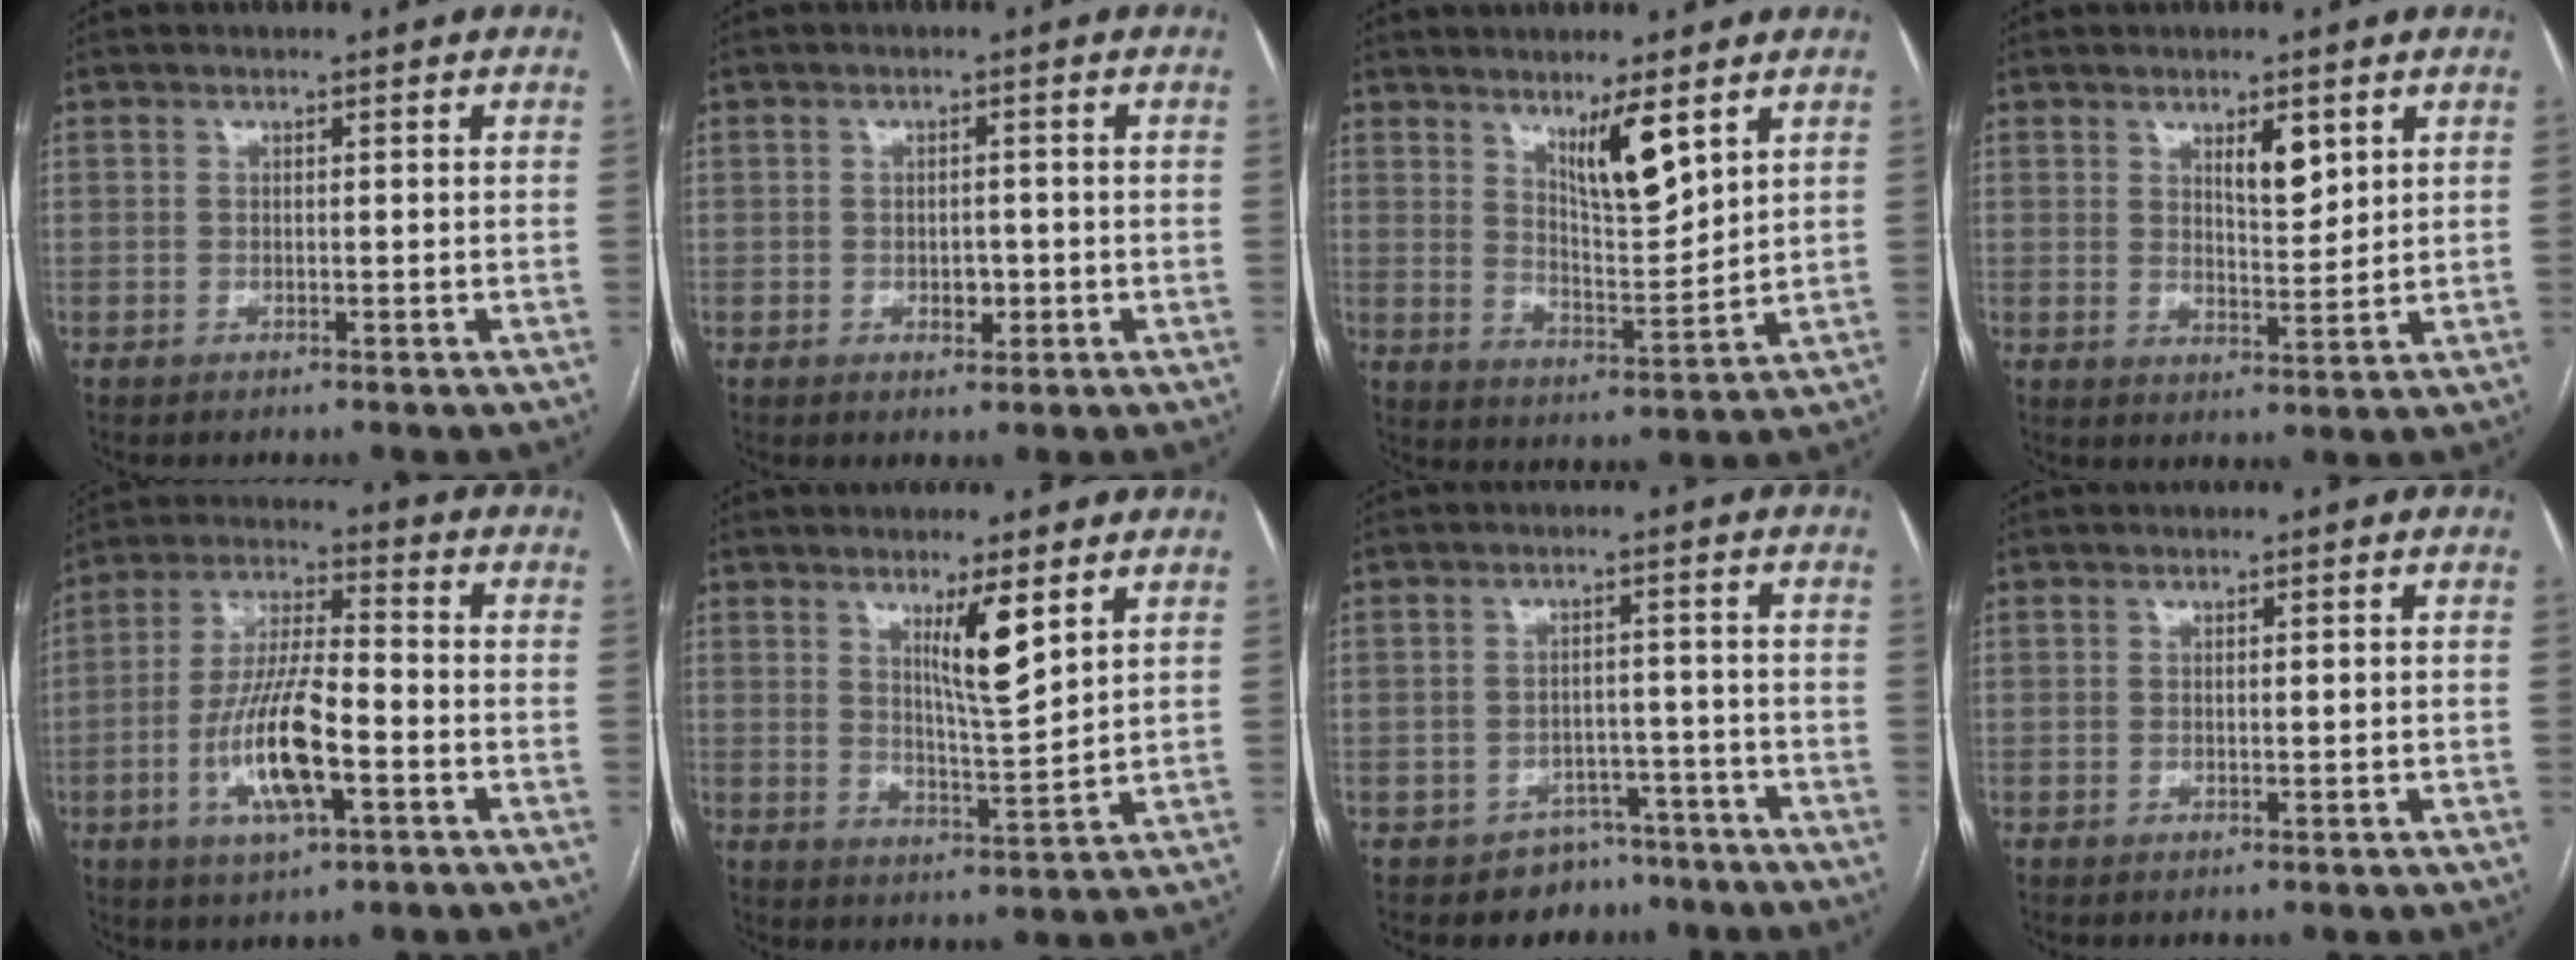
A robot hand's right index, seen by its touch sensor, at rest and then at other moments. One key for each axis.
{"total": 2.4, "fx": -0.7, "fy": 1.5, "fz": 1.8, "tx": -0.023, "ty": 0.004, "tz": -0.006}
{"total": 7.4, "fx": 4.7, "fy": 1.0, "fz": 5.7, "tx": -0.100, "ty": -0.016, "tz": 0.086}
{"total": 4.7, "fx": 2.5, "fy": 1.5, "fz": 3.6, "tx": -0.060, "ty": -0.005, "tz": 0.044}
{"total": 12.9, "fx": -4.1, "fy": 3.1, "fz": 11.8, "tx": -0.238, "ty": -0.001, "tz": -0.072}
{"total": 6.6, "fx": 3.5, "fy": 0.3, "fz": 5.7, "tx": -0.098, "ty": -0.017, "tz": 0.062}
{"total": 6.2, "fx": -4.5, "fy": 4.2, "fz": 0.3, "tx": 0.012, "ty": 0.023, "tz": -0.059}
{"total": 0.7, "fx": 0.0, "fy": 0.1, "fz": 0.7, "tx": -0.014, "ty": -0.001, "tz": 0.003}